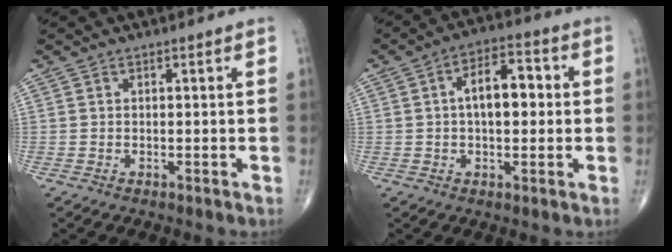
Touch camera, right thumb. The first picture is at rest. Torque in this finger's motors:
{"motor_torque": [1.26, 1.91, 0.91, -0.21, 0.07]}